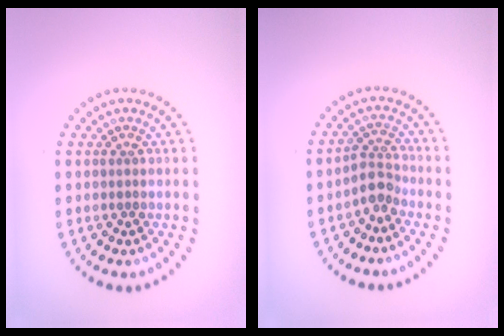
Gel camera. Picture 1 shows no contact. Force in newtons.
{"total": 2.4, "press": 1.8, "slide": 1.6}